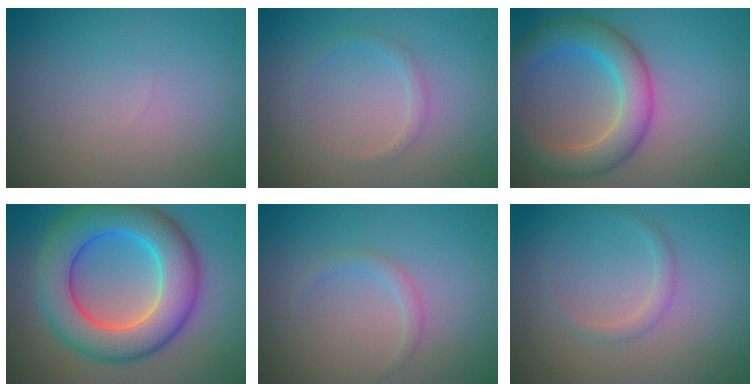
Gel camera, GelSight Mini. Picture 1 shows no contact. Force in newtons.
{"total": 1.1, "press": 1.1, "slide": 0.0}
{"total": 5.9, "press": 5.9, "slide": 0.2}
{"total": 9.7, "press": 9.7, "slide": 0.1}
{"total": 1.1, "press": 1.1, "slide": 0.1}
{"total": 1.2, "press": 1.2, "slide": 0.2}